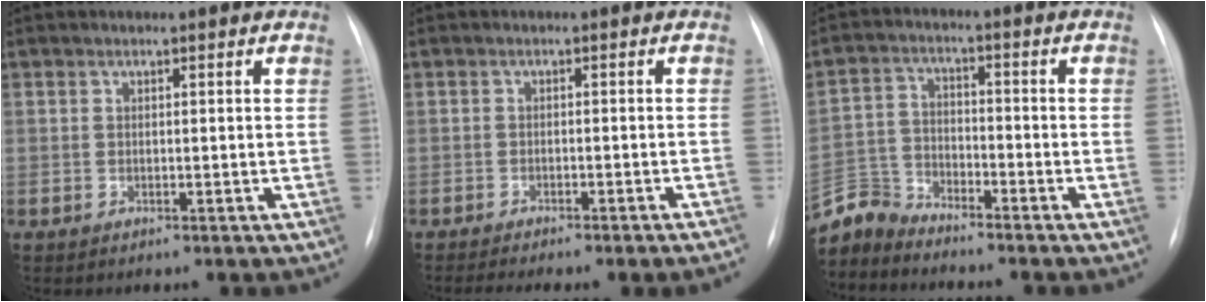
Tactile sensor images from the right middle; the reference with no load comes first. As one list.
[{"total": 5.5, "force": [-4.9, -0.3, 2.5], "torque": [-0.036, -0.003, -0.070]}, {"total": 6.3, "force": [-6.2, 0.7, -0.8], "torque": [0.007, 0.002, -0.127]}]